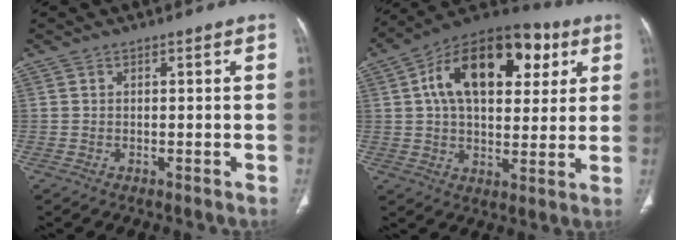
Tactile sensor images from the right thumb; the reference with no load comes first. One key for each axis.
{"total": 22.5, "fx": 7.2, "fy": 12.8, "fz": 17.0, "tx": -0.240, "ty": 0.014, "tz": 0.105}